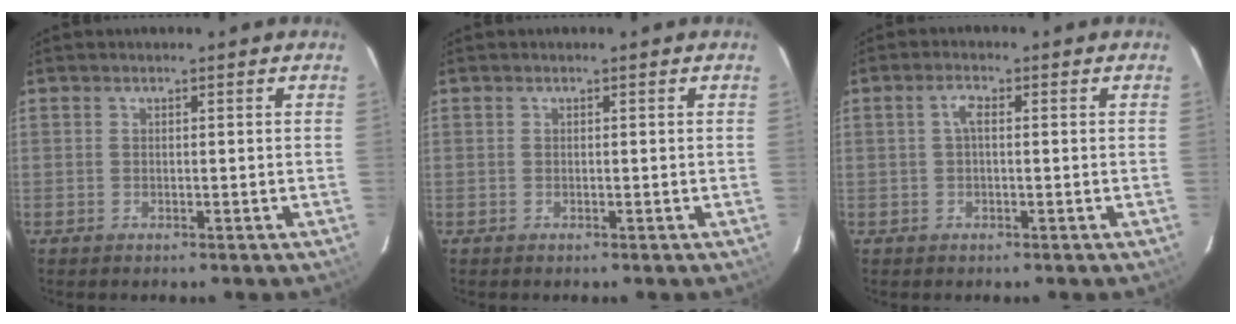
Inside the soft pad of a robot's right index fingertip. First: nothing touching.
{"total": 0.0}
{"total": 2.0, "force": [0.1, 0.7, 1.8], "torque": [-0.039, 0.008, 0.002]}